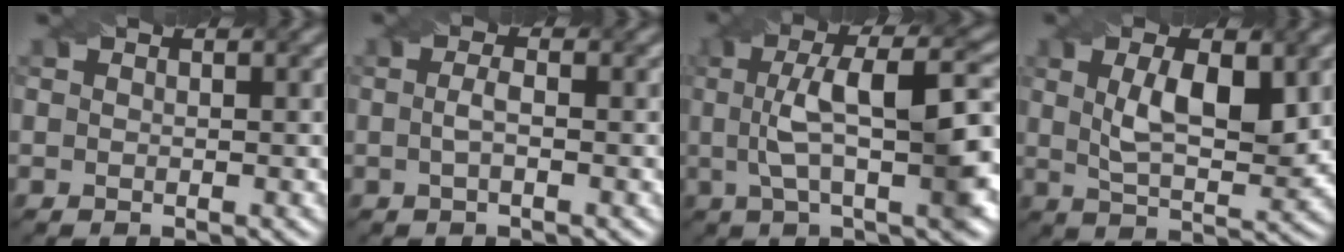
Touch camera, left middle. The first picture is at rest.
{"total": 1.4, "force": [-0.2, 0.4, 1.3], "torque": [-0.031, 0.002, -0.004]}
{"total": 9.6, "force": [0.5, 2.9, 9.1], "torque": [-0.139, 0.014, 0.006]}
{"total": 6.4, "force": [1.6, 2.5, 5.7], "torque": [-0.106, -0.002, 0.033]}